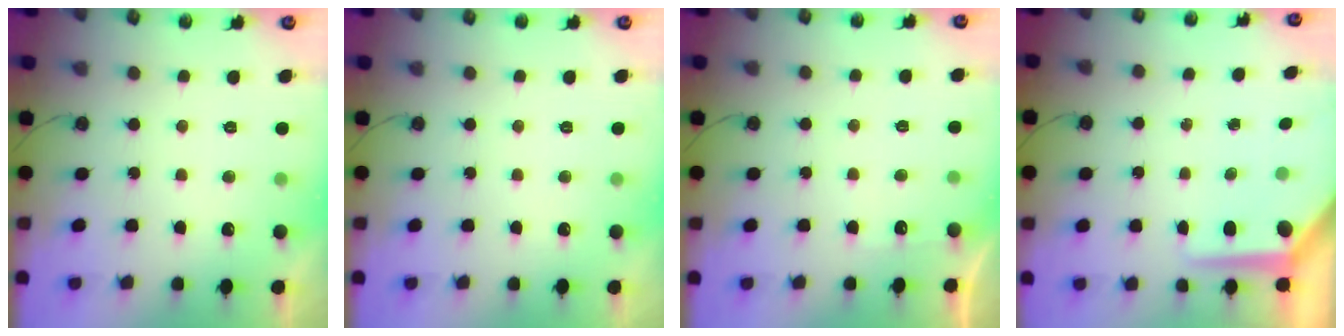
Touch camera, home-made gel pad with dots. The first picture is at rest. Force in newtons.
{"total": 0.0}
{"total": 3.1, "press": 3.1, "slide": 0.4}
{"total": 7.5, "press": 7.5, "slide": 0.5}